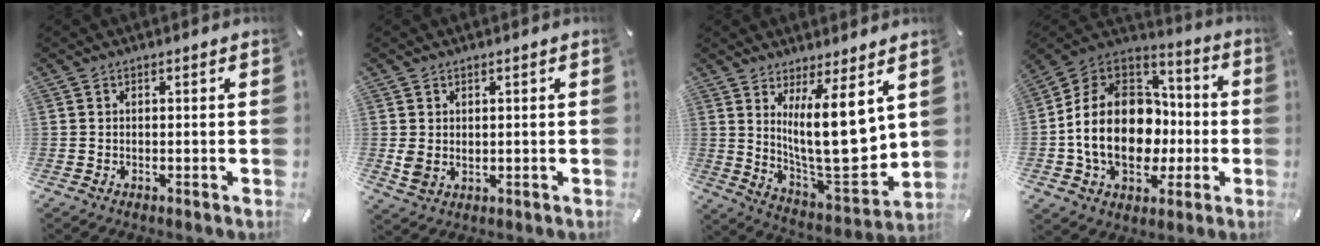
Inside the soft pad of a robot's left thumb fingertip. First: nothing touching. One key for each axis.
{"total": 3.2, "fx": 0.8, "fy": 2.7, "fz": 1.6, "tx": -0.031, "ty": -0.005, "tz": 0.014}
{"total": 18.0, "fx": 6.1, "fy": 6.0, "fz": 15.8, "tx": -0.259, "ty": -0.067, "tz": 0.099}
{"total": 20.2, "fx": -3.2, "fy": 15.4, "fz": 12.7, "tx": -0.263, "ty": 0.006, "tz": -0.044}